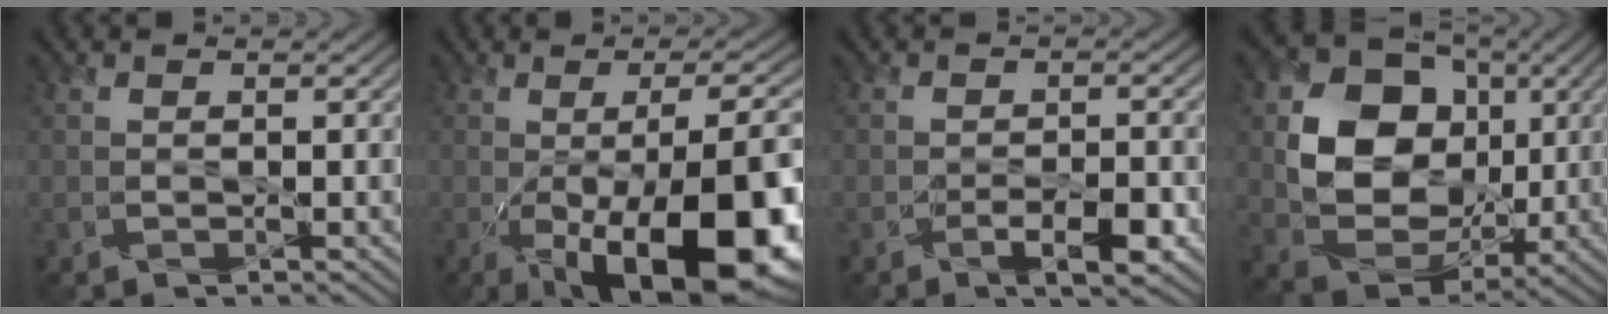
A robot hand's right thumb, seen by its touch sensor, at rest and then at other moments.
{"total": 16.6, "force": [-4.3, 5.8, 14.9], "torque": [-0.188, -0.011, -0.049]}
{"total": 3.3, "force": [-1.6, 1.3, 2.6], "torque": [-0.042, -0.004, -0.021]}
{"total": 13.2, "force": [1.8, 10.9, 7.3], "torque": [-0.144, -0.005, 0.029]}